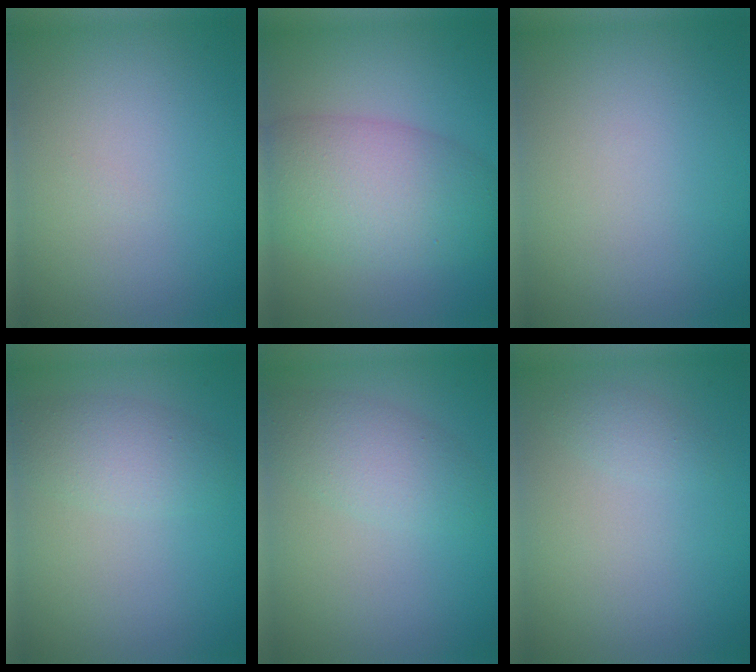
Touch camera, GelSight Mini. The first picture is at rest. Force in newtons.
{"total": 7.7, "press": 7.7, "slide": 0.2}
{"total": 0.0}
{"total": 2.9, "press": 2.9, "slide": 0.0}
{"total": 3.3, "press": 3.3, "slide": 0.1}
{"total": 1.1, "press": 1.1, "slide": 0.1}